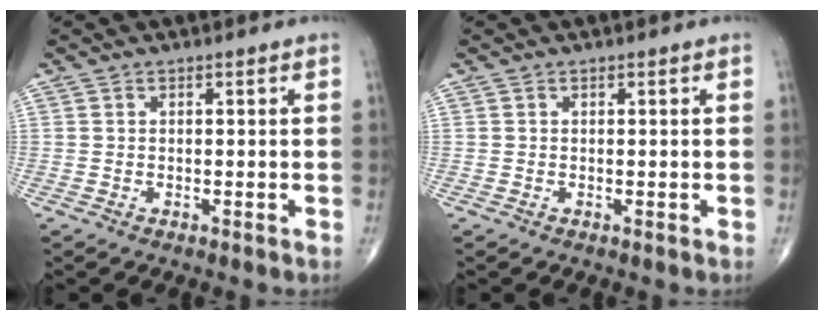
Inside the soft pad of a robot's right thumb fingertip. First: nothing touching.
{"total": 0.0}